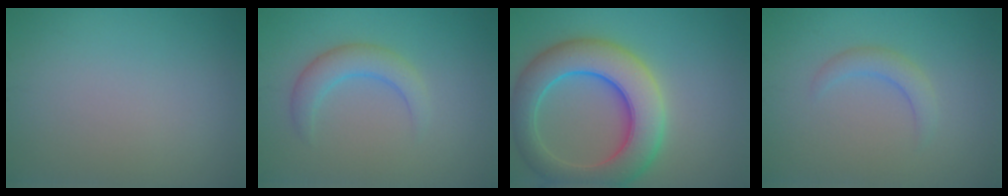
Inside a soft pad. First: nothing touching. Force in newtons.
{"total": 2.9, "press": 2.9, "slide": 0.2}
{"total": 9.3, "press": 9.3, "slide": 0.5}
{"total": 2.0, "press": 2.0, "slide": 0.3}